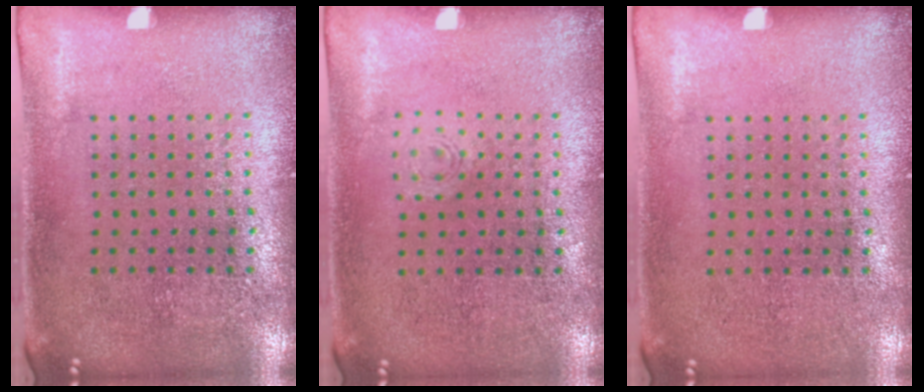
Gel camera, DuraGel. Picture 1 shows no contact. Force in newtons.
{"total": 0.6, "press": 0.6, "slide": 0.1}
{"total": 0.0}